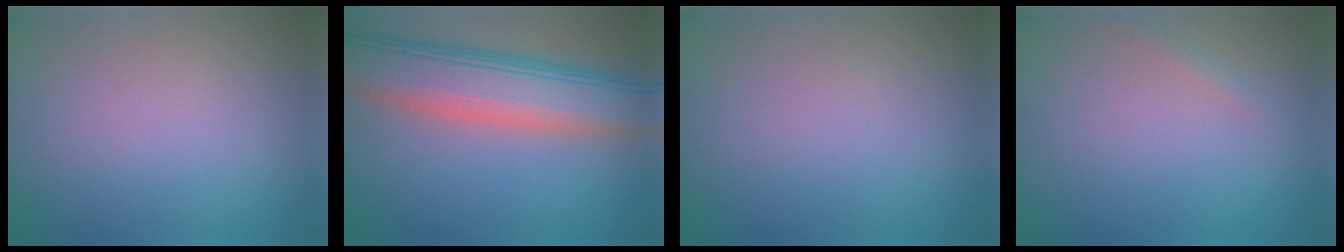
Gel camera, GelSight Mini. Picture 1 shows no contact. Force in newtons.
{"total": 9.9, "press": 9.9, "slide": 0.7}
{"total": 0.0}
{"total": 0.7, "press": 0.7, "slide": 0.0}